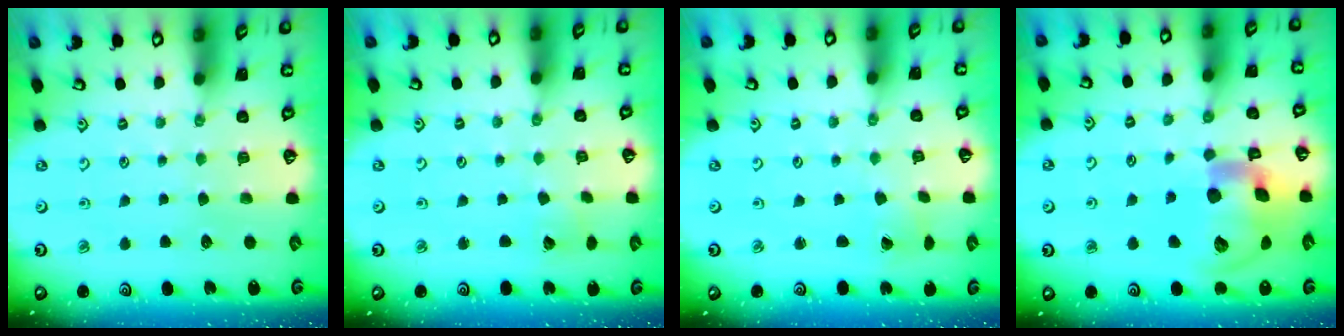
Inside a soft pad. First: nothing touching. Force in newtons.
{"total": 4.2, "press": 4.2, "slide": 0.7}
{"total": 2.1, "press": 2.1, "slide": 0.3}
{"total": 20.7, "press": 20.4, "slide": 3.4}